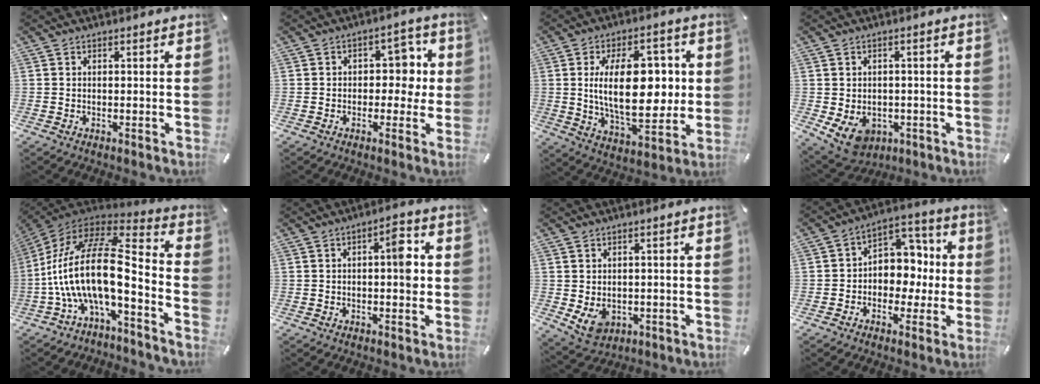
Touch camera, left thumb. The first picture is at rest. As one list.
[{"total": 7.3, "force": [0.2, 5.6, 4.7], "torque": [-0.049, 0.005, -0.006]}, {"total": 19.8, "force": [2.1, 10.6, 16.6], "torque": [-0.272, -0.006, 0.030]}, {"total": 7.2, "force": [-2.3, 5.7, 3.8], "torque": [-0.087, 0.007, -0.040]}, {"total": 20.6, "force": [-3.1, 8.5, 18.5], "torque": [-0.381, -0.006, -0.059]}, {"total": 6.5, "force": [0.3, 2.7, 5.9], "torque": [-0.061, -0.001, -0.006]}, {"total": 5.0, "force": [-0.4, 4.1, 2.8], "torque": [-0.052, -0.004, -0.008]}, {"total": 9.0, "force": [-1.6, 8.0, 3.8], "torque": [-0.042, 0.007, -0.027]}]